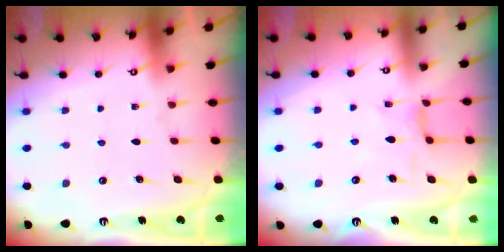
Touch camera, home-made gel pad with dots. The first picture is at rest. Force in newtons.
{"total": 5.3, "press": 5.3, "slide": 0.3}